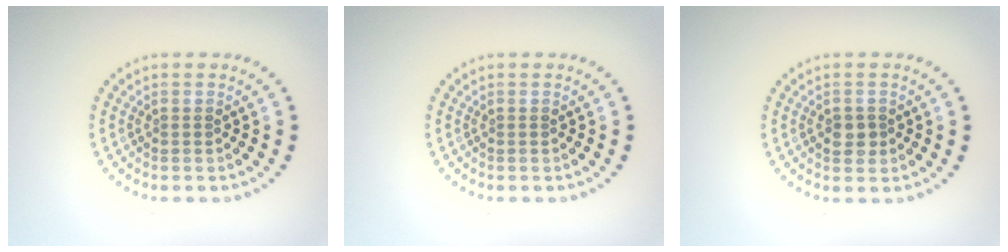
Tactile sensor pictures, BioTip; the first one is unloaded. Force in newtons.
{"total": 0.0}
{"total": 1.8, "press": 1.8, "slide": 0.4}